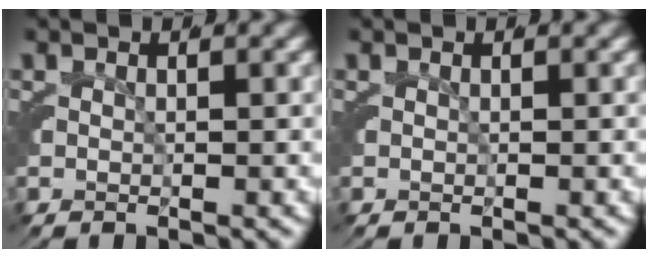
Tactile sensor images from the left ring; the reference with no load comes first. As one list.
[{"total": 0.0}]